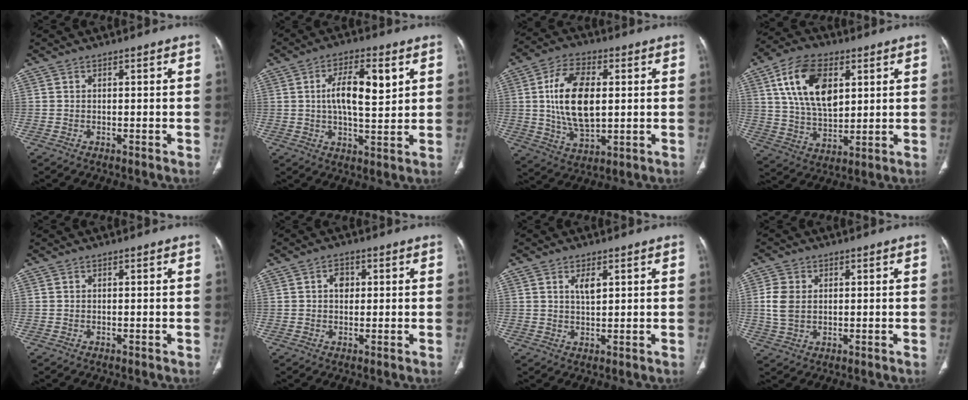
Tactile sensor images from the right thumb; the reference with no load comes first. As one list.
[{"total": 10.5, "force": [2.7, 3.9, 9.4], "torque": [-0.147, -0.008, 0.043]}, {"total": 14.6, "force": [1.6, 7.8, 12.2], "torque": [-0.220, -0.005, 0.032]}, {"total": 15.6, "force": [5.4, 9.0, 11.6], "torque": [-0.191, -0.013, 0.103]}, {"total": 0.0}, {"total": 2.7, "force": [0.6, 2.0, 1.7], "torque": [-0.017, 0.001, 0.007]}, {"total": 2.8, "force": [1.3, 1.1, 2.3], "torque": [-0.040, -0.009, 0.025]}, {"total": 5.6, "force": [0.7, 4.1, 3.8], "torque": [-0.081, 0.001, 0.017]}]